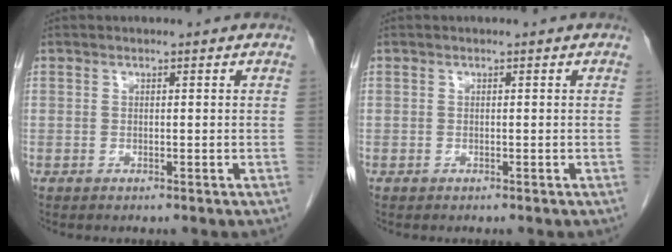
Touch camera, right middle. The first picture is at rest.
{"total": 0.0}